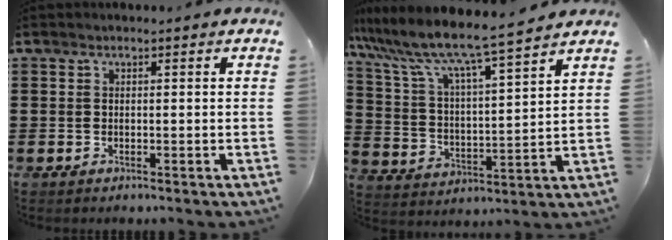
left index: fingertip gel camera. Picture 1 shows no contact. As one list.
[{"total": 8.0, "force": [7.2, -0.4, 3.5], "torque": [-0.098, -0.050, 0.116]}]